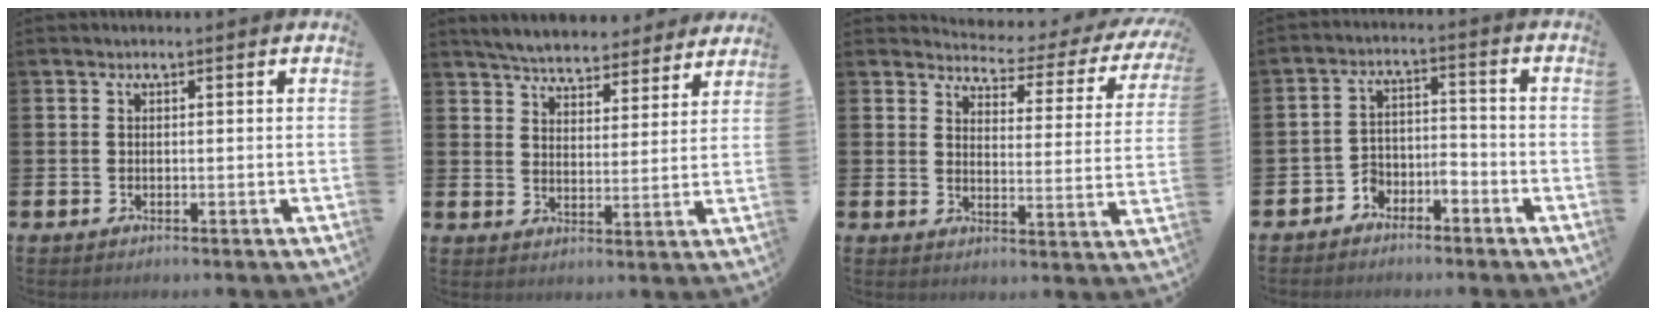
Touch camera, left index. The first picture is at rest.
{"total": 5.5, "force": [5.4, 0.9, 0.7], "torque": [-0.034, -0.038, 0.094]}
{"total": 3.0, "force": [2.7, 1.1, 0.8], "torque": [-0.032, -0.036, 0.035]}
{"total": 3.5, "force": [-3.2, 1.4, 0.6], "torque": [-0.020, 0.005, -0.068]}